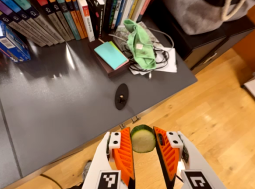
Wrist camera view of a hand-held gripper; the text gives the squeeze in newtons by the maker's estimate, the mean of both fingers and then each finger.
{"total": 8.8, "left": 8.6, "right": 9.1}